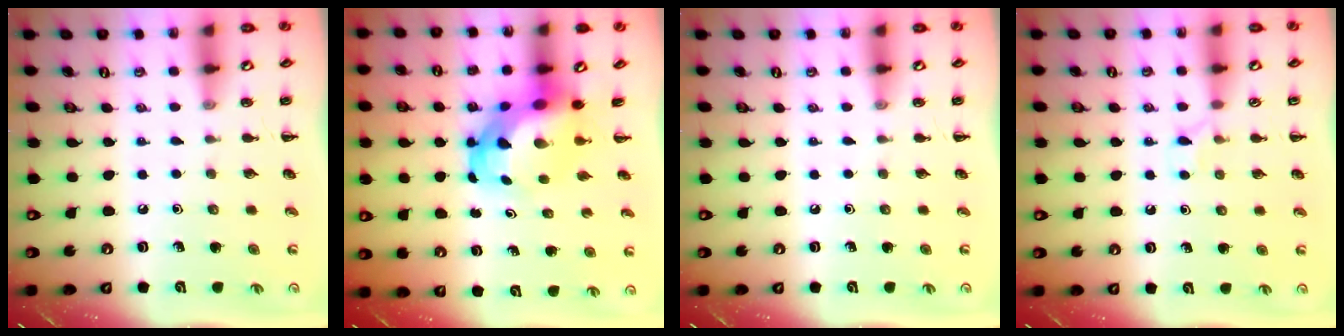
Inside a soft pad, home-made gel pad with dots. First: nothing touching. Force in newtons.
{"total": 6.1, "press": 5.8, "slide": 1.8}
{"total": 0.0}
{"total": 4.5, "press": 4.2, "slide": 1.5}